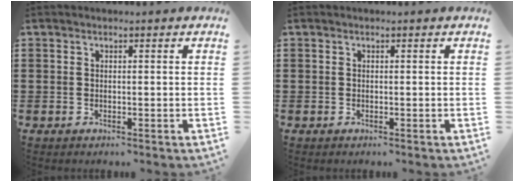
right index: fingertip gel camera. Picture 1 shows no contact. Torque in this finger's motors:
{"motor_torque": [0.09, -0.01, 0.08, -0.01]}